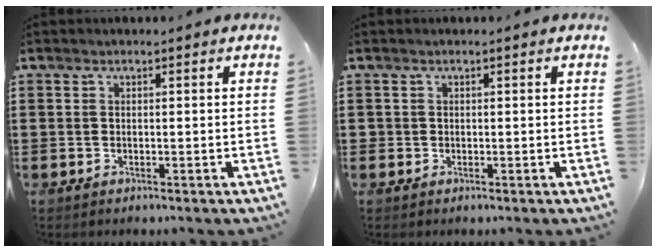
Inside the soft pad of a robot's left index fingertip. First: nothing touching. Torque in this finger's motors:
{"motor_torque": [0.05, 0.10, 0.04, -0.01]}